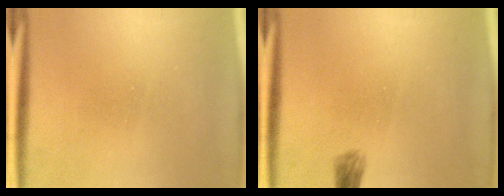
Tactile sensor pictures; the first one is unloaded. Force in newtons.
{"total": 1.7}